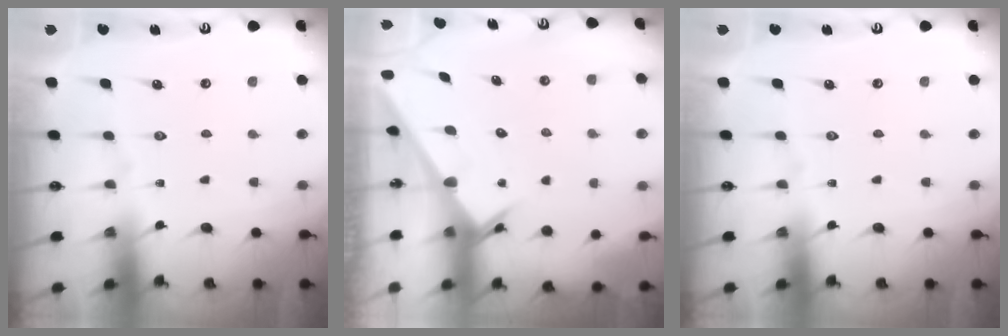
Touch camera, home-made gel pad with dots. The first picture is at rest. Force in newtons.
{"total": 2.5, "press": 2.5, "slide": 0.1}
{"total": 0.0}